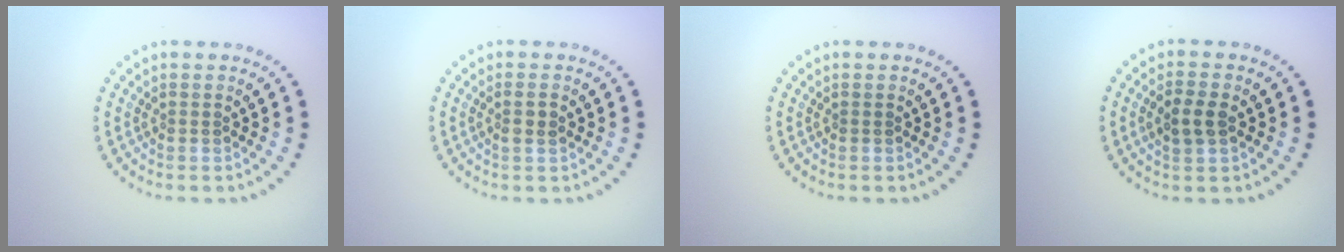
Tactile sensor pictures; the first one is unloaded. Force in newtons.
{"total": 1.3, "press": 1.2, "slide": 0.5}
{"total": 0.0}
{"total": 2.5, "press": 2.5, "slide": 0.4}